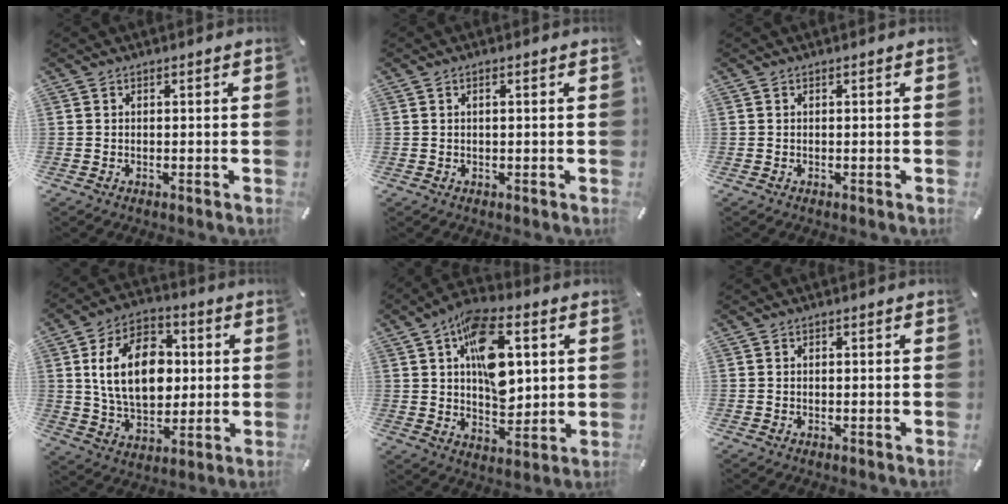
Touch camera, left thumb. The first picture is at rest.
{"total": 0.9, "force": [0.2, 0.1, 0.9], "torque": [-0.017, 0.001, 0.003]}
{"total": 0.0}
{"total": 17.0, "force": [1.9, 11.8, 12.1], "torque": [-0.234, 0.012, 0.032]}
{"total": 16.6, "force": [4.7, 9.8, 12.5], "torque": [-0.189, -0.004, 0.082]}
{"total": 0.0}